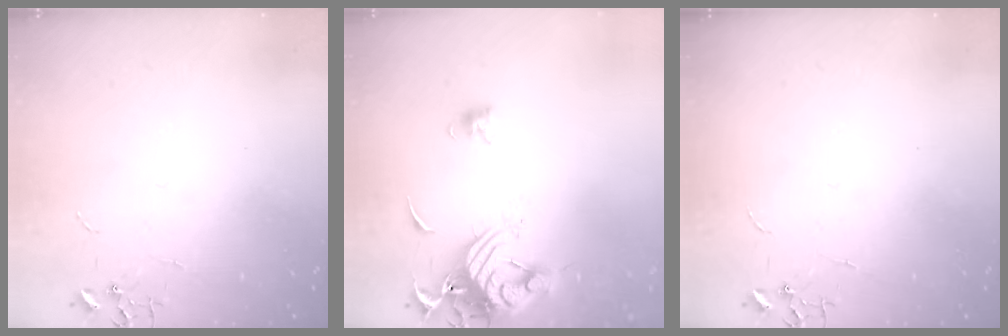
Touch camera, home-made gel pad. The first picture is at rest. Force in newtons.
{"total": 13.0, "press": 12.9, "slide": 1.6}
{"total": 0.0}